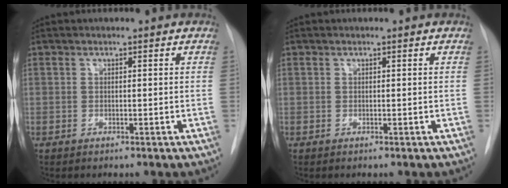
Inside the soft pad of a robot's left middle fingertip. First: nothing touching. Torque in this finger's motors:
{"motor_torque": [0.20, -0.23, 0.03, 0.01]}